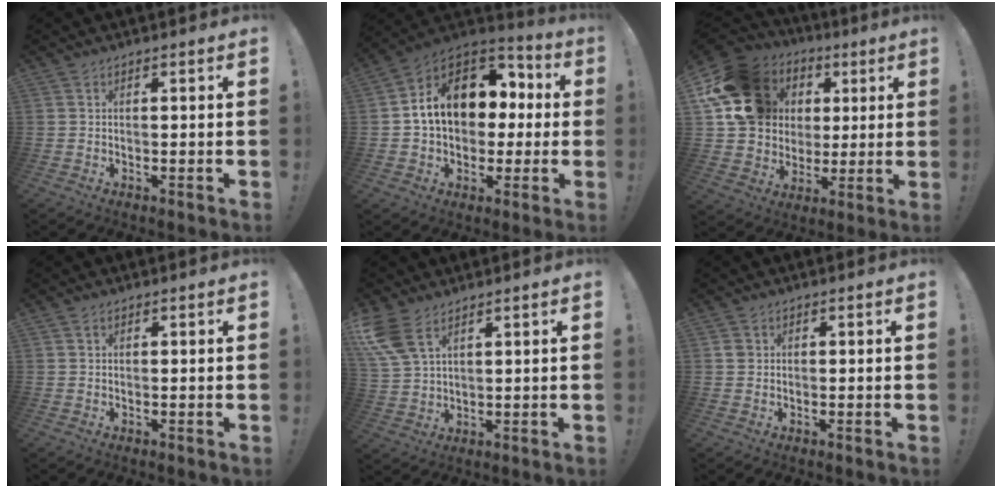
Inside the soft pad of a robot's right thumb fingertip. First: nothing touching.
{"total": 16.6, "force": [3.5, 12.5, 10.2], "torque": [-0.150, -0.001, 0.081]}
{"total": 20.5, "force": [6.1, 16.9, 9.8], "torque": [-0.164, -0.014, 0.140]}
{"total": 0.9, "force": [0.5, 0.7, 0.2], "torque": [-0.003, 0.001, 0.008]}
{"total": 8.8, "force": [5.3, 4.4, 5.5], "torque": [-0.126, -0.018, 0.106]}
{"total": 1.8, "force": [0.7, 1.6, 0.3], "torque": [0.001, 0.002, 0.011]}